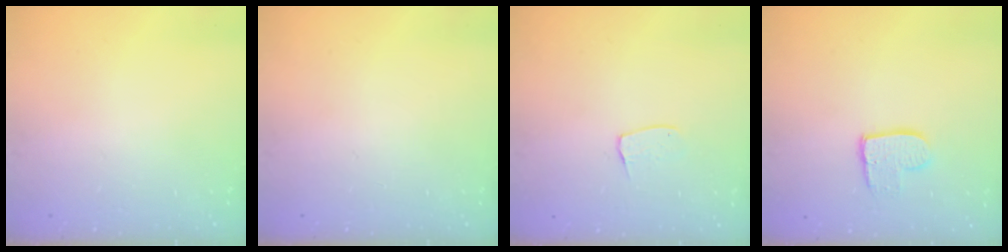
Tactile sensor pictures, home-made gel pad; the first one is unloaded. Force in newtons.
{"total": 0.0}
{"total": 5.6, "press": 5.6, "slide": 0.3}
{"total": 9.0, "press": 9.0, "slide": 0.7}